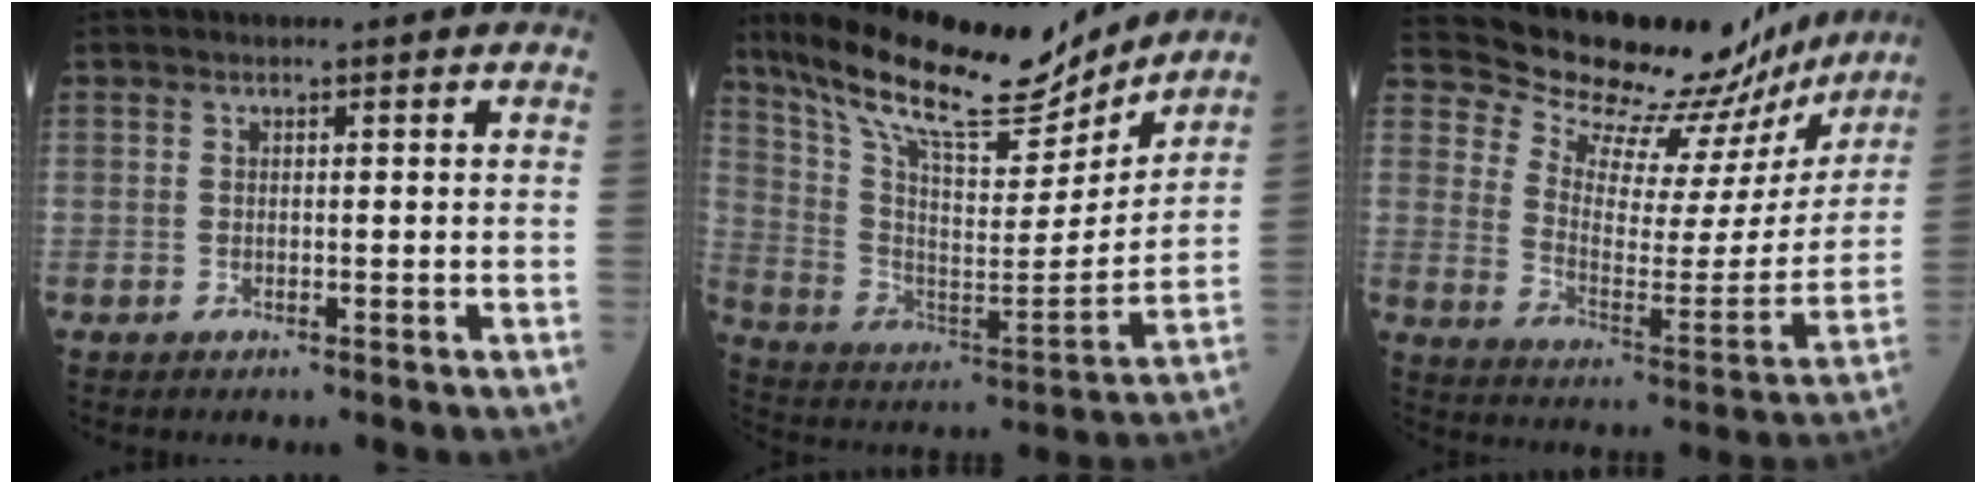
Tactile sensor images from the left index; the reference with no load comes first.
{"total": 21.8, "force": [18.6, 4.3, 10.6], "torque": [-0.196, -0.012, 0.312]}
{"total": 20.8, "force": [19.5, 5.7, 4.6], "torque": [-0.068, -0.048, 0.258]}